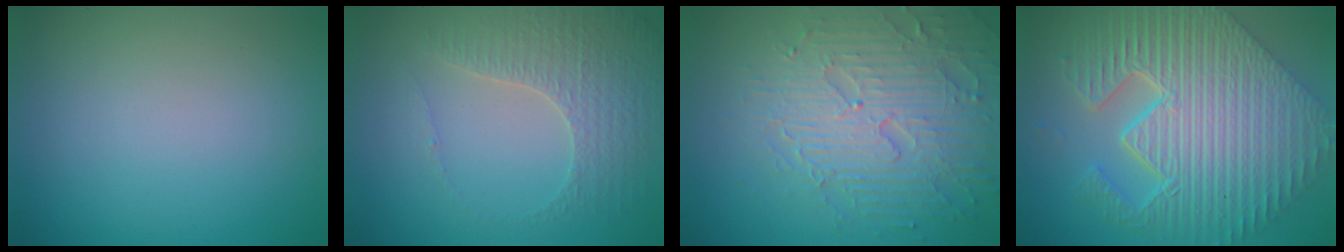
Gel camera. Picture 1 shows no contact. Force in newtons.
{"total": 3.2, "press": 3.1, "slide": 0.8}
{"total": 6.5, "press": 5.4, "slide": 3.6}
{"total": 11.3, "press": 7.9, "slide": 8.1}